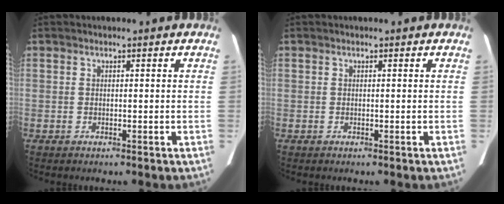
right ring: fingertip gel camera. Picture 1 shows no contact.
{"total": 0.0}